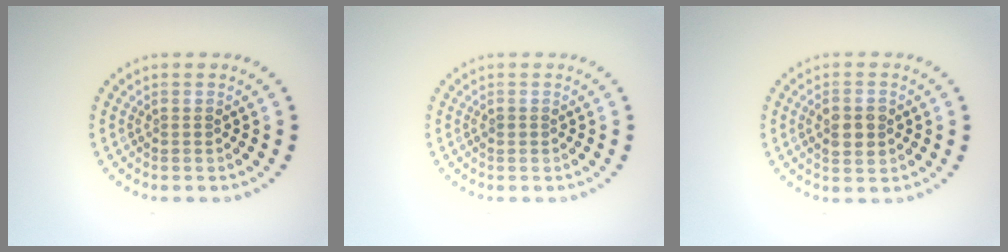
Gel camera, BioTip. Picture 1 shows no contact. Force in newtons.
{"total": 0.6, "press": 0.6, "slide": 0.1}
{"total": 2.9, "press": 2.9, "slide": 0.2}